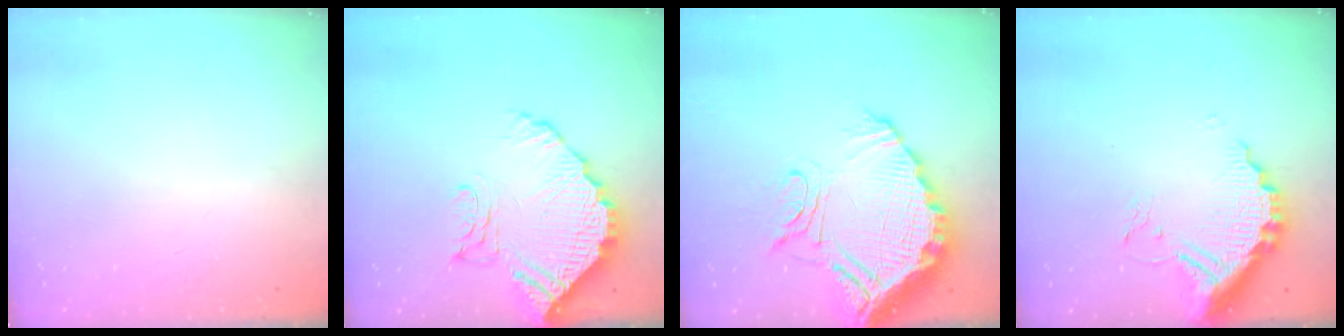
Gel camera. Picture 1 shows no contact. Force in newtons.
{"total": 14.0, "press": 14.0, "slide": 1.3}
{"total": 20.5, "press": 20.4, "slide": 1.9}
{"total": 11.4, "press": 11.4, "slide": 0.9}